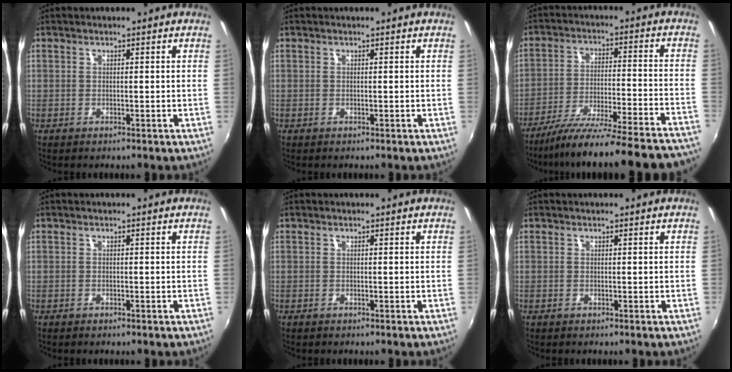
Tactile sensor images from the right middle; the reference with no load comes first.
{"total": 0.0}
{"total": 26.1, "force": [-23.8, -1.1, 10.5], "torque": [-0.178, -0.073, -0.348]}
{"total": 0.7, "force": [-0.5, 0.4, 0.3], "torque": [-0.007, 0.000, -0.008]}
{"total": 0.0}
{"total": 0.0}